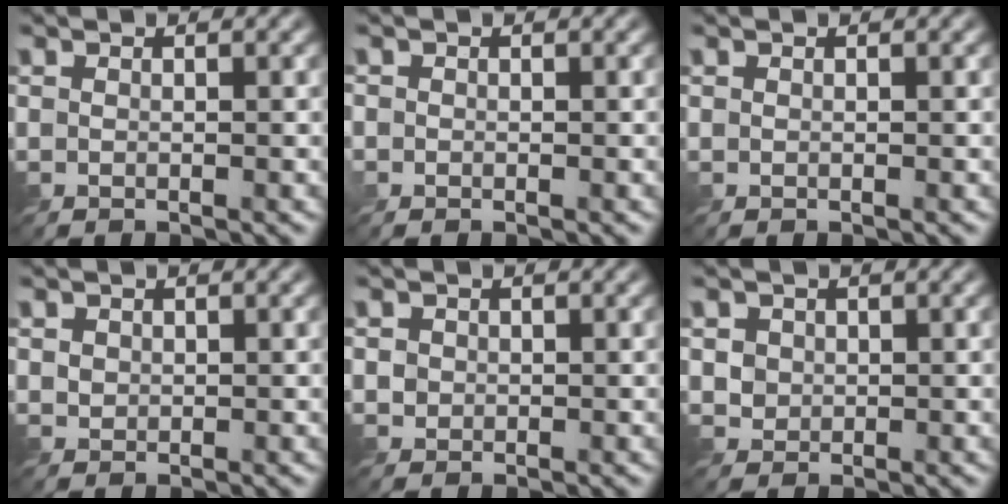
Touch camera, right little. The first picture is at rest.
{"total": 0.7, "force": [-0.3, 0.7, 0.1], "torque": [-0.001, 0.001, -0.010]}
{"total": 0.0}
{"total": 0.7, "force": [0.2, 0.6, 0.2], "torque": [-0.007, -0.003, 0.007]}
{"total": 0.9, "force": [0.0, 0.8, 0.2], "torque": [-0.004, -0.005, 0.004]}
{"total": 2.0, "force": [0.6, 1.7, 0.8], "torque": [-0.035, -0.002, 0.029]}